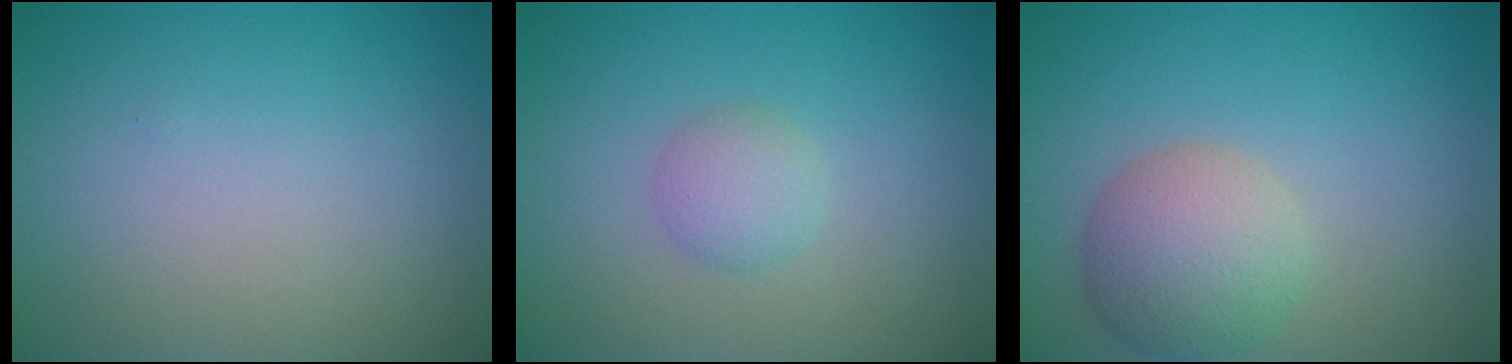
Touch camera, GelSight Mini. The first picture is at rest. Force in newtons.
{"total": 1.9, "press": 1.9, "slide": 0.1}
{"total": 4.8, "press": 4.8, "slide": 0.3}